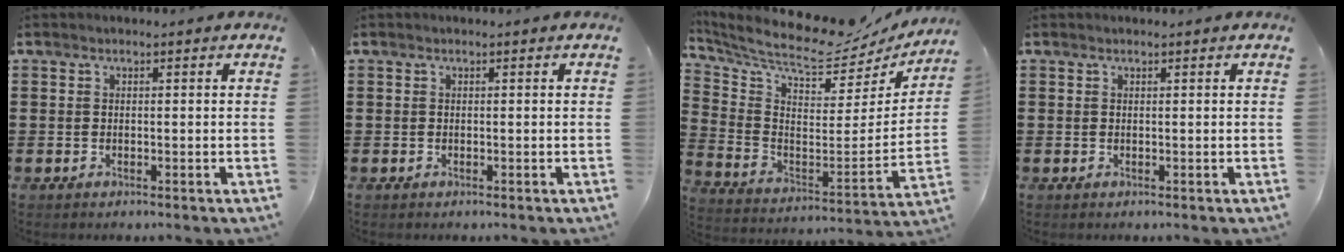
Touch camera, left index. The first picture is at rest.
{"total": 0.0}
{"total": 8.3, "force": [7.4, 1.5, 3.3], "torque": [-0.096, -0.070, 0.120]}
{"total": 0.0}